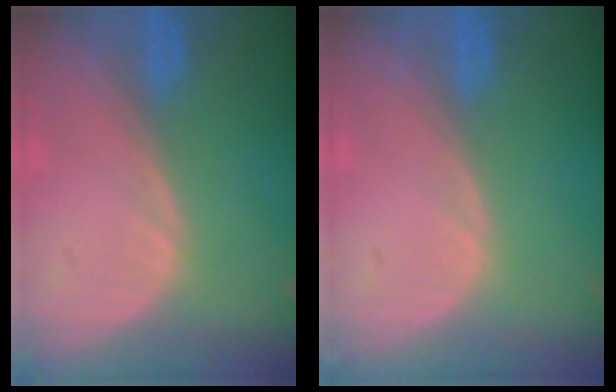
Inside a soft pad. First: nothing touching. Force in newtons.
{"total": 0.0}